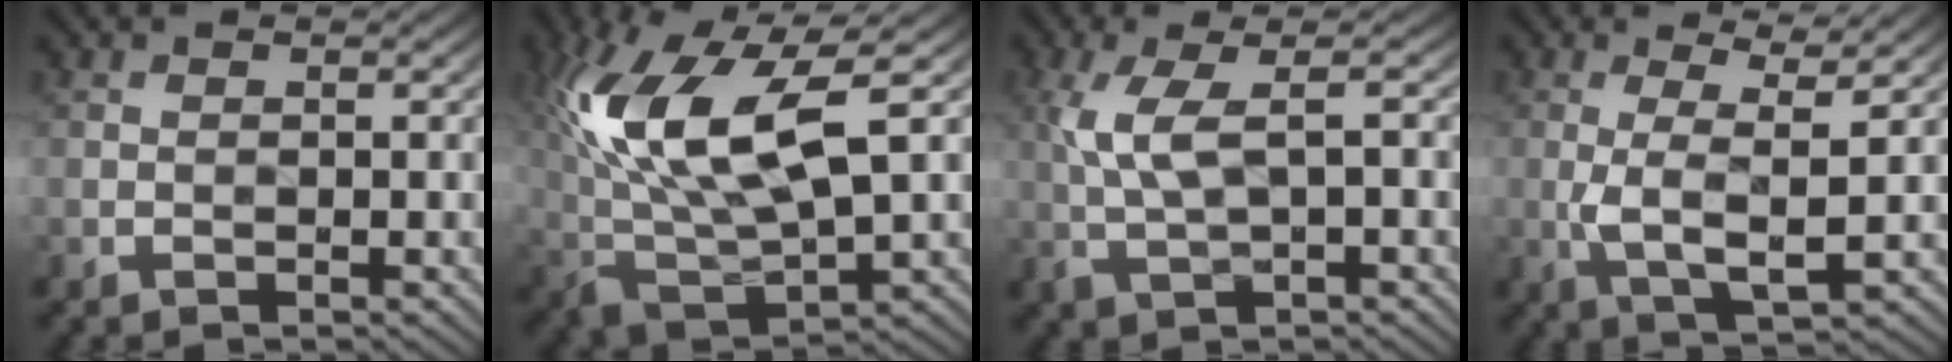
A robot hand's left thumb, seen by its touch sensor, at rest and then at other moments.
{"total": 15.6, "force": [4.2, 6.8, 13.4], "torque": [-0.306, 0.002, 0.081]}
{"total": 6.2, "force": [0.7, 2.2, 5.8], "torque": [-0.144, 0.005, 0.011]}
{"total": 5.4, "force": [0.6, 1.1, 5.3], "torque": [-0.112, -0.001, 0.014]}